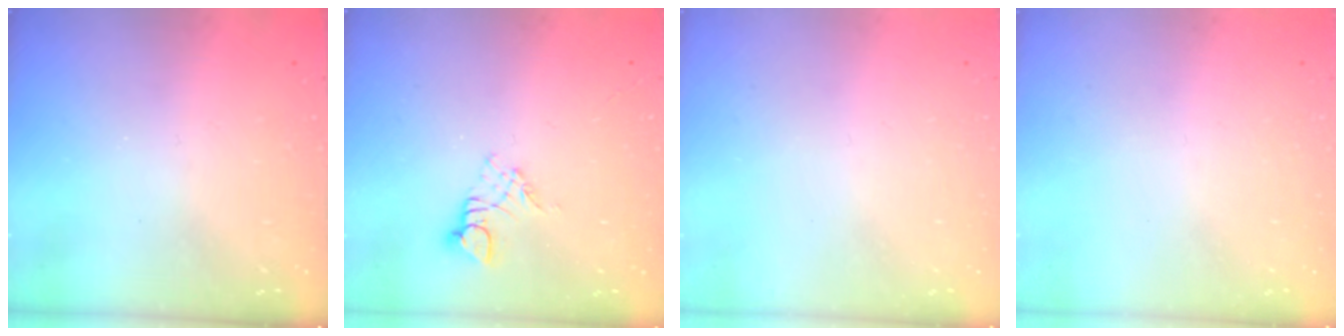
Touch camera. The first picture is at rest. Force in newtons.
{"total": 3.1, "press": 3.0, "slide": 0.3}
{"total": 0.0}
{"total": 0.0}